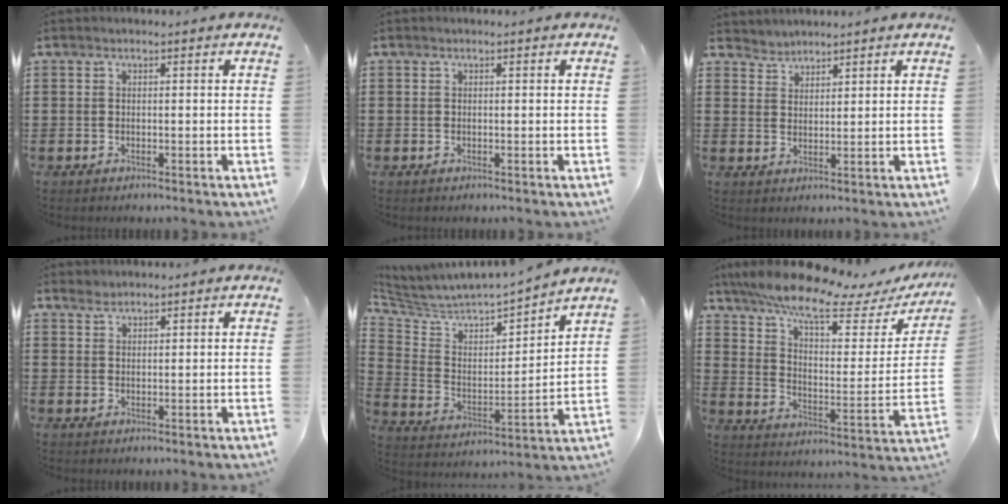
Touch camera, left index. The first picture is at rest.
{"total": 0.0}
{"total": 2.3, "force": [2.1, 0.5, -0.6], "torque": [0.003, -0.003, 0.042]}
{"total": 1.4, "force": [1.3, 0.5, 0.2], "torque": [-0.009, 0.000, 0.026]}
{"total": 3.2, "force": [2.9, 1.3, 0.2], "torque": [-0.034, -0.036, 0.039]}
{"total": 11.5, "force": [9.0, 1.4, 7.0], "torque": [-0.155, -0.053, 0.151]}